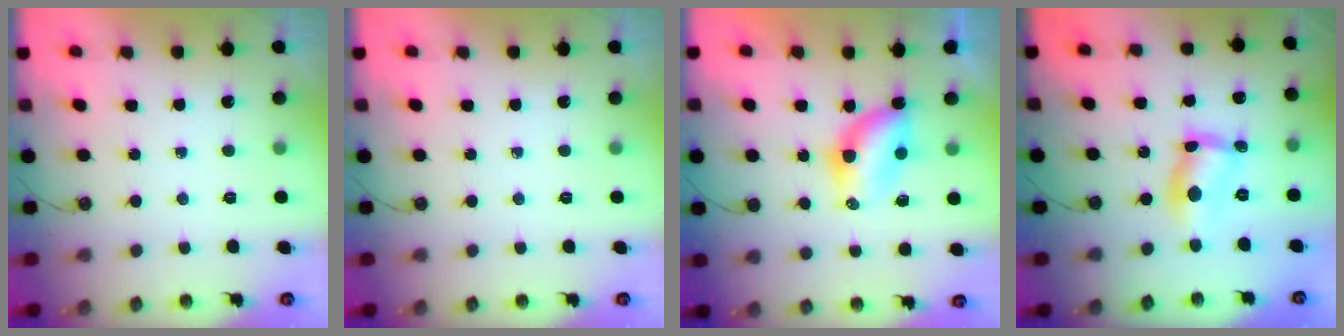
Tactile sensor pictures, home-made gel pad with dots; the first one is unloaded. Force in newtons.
{"total": 0.0}
{"total": 6.3, "press": 6.3, "slide": 0.2}
{"total": 8.4, "press": 8.4, "slide": 0.3}